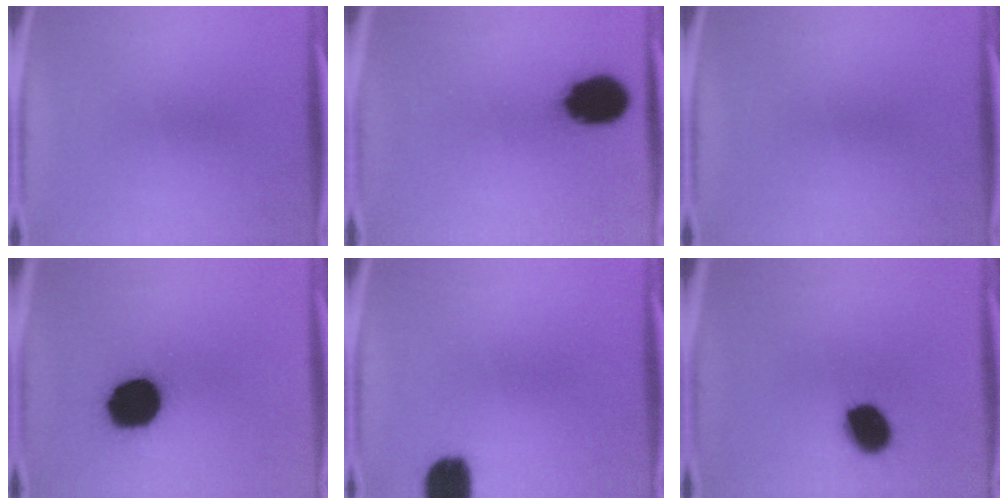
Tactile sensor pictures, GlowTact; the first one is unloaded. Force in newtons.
{"total": 14.0}
{"total": 0.0}
{"total": 18.1}
{"total": 6.0}
{"total": 10.7}